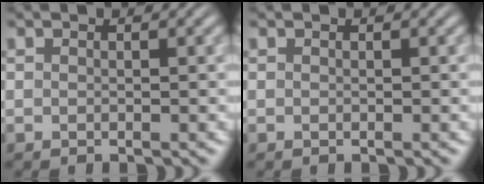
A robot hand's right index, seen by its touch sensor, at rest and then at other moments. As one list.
[{"total": 0.0}]